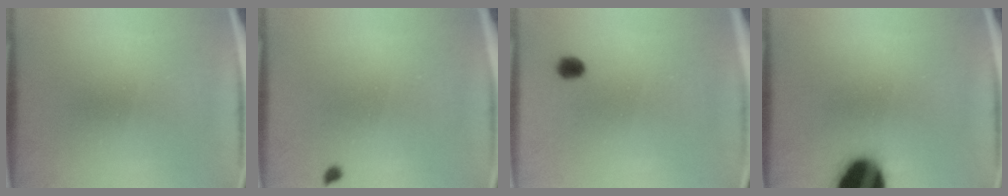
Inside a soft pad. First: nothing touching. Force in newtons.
{"total": 0.7}
{"total": 2.7}
{"total": 19.9}